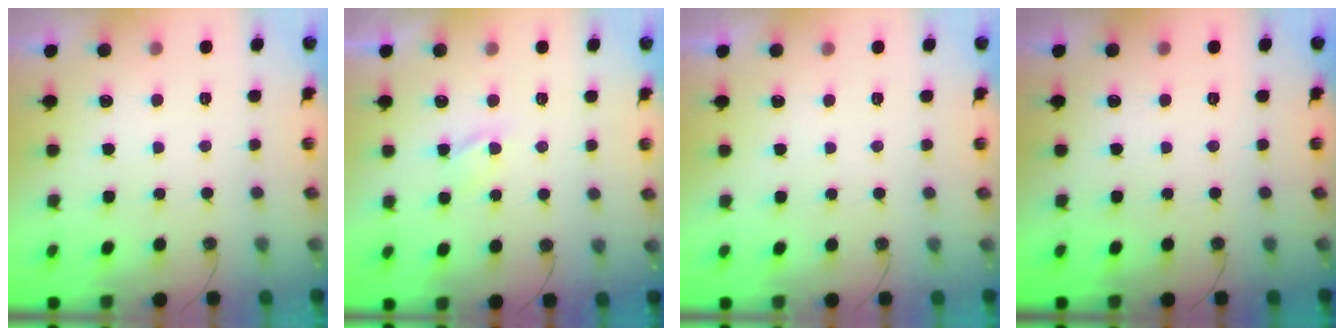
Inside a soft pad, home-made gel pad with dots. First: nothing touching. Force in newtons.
{"total": 2.2, "press": 2.1, "slide": 0.4}
{"total": 0.0}
{"total": 0.0}